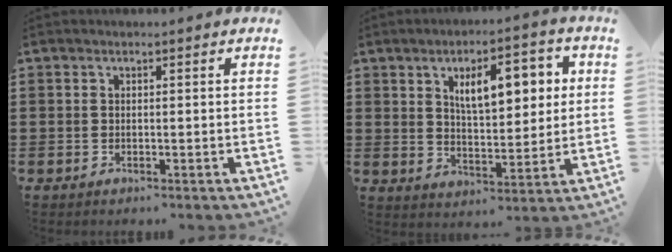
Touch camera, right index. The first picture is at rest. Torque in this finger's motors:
{"motor_torque": [1.81, 0.33, 0.74, 0.11]}